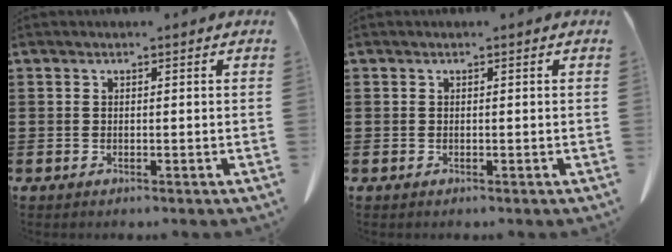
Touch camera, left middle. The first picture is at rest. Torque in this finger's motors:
{"motor_torque": [0.04, -0.02, 0.05, 0.02]}